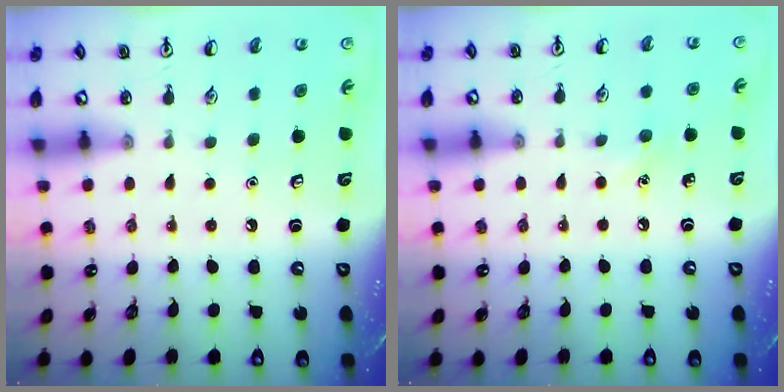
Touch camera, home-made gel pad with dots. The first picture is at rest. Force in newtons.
{"total": 5.0, "press": 4.7, "slide": 1.5}